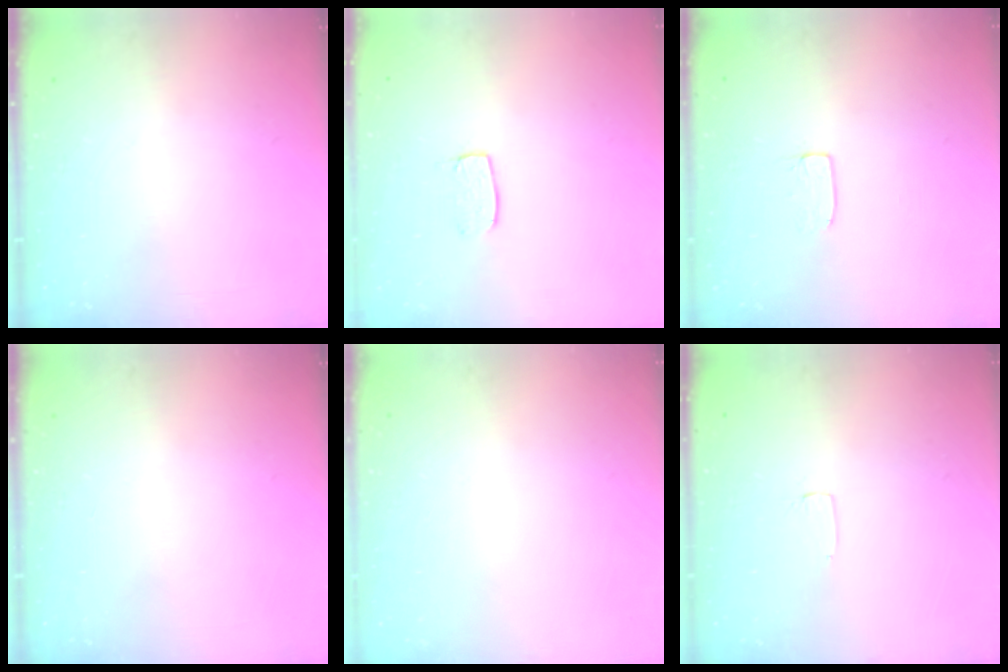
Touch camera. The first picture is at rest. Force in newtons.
{"total": 4.4, "press": 4.4, "slide": 0.3}
{"total": 3.7, "press": 3.6, "slide": 0.2}
{"total": 0.0}
{"total": 0.0}
{"total": 2.6, "press": 2.6, "slide": 0.2}